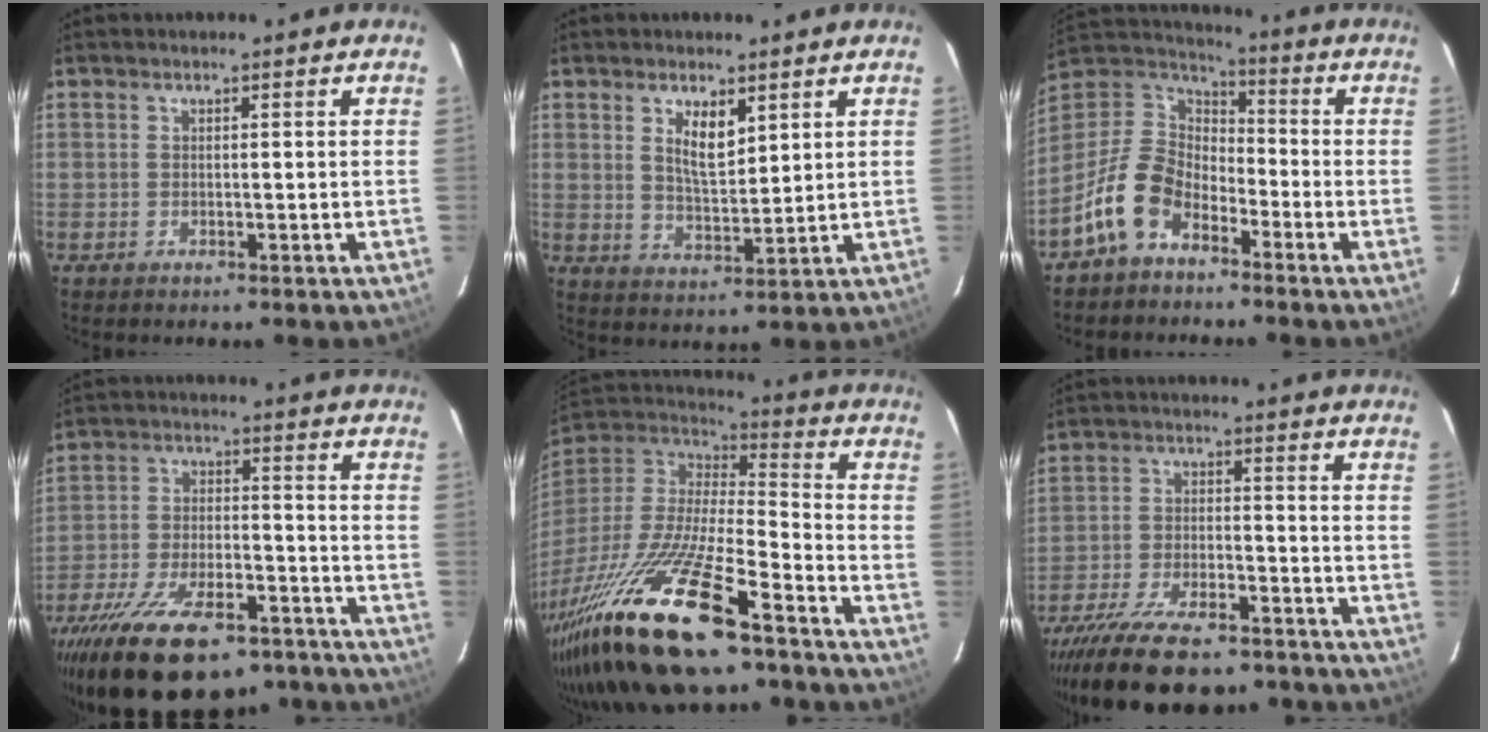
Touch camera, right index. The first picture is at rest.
{"total": 6.3, "force": [3.1, 2.5, 5.0], "torque": [-0.085, -0.002, 0.060]}
{"total": 12.5, "force": [-7.2, 7.9, 6.5], "torque": [-0.147, 0.021, -0.143]}
{"total": 25.0, "force": [-18.7, 9.9, 13.4], "torque": [-0.259, -0.023, -0.279]}
{"total": 31.9, "force": [-20.8, 8.9, 22.5], "torque": [-0.448, -0.056, -0.359]}
{"total": 20.9, "force": [-17.0, 7.0, 9.8], "torque": [-0.199, -0.023, -0.258]}